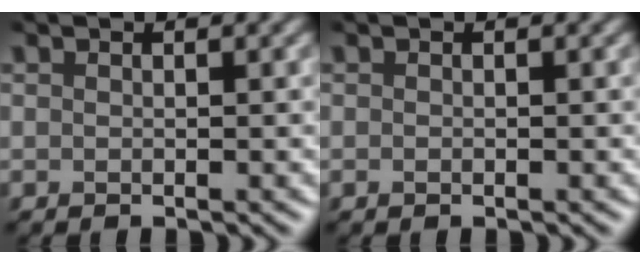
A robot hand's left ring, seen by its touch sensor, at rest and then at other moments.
{"total": 0.0}